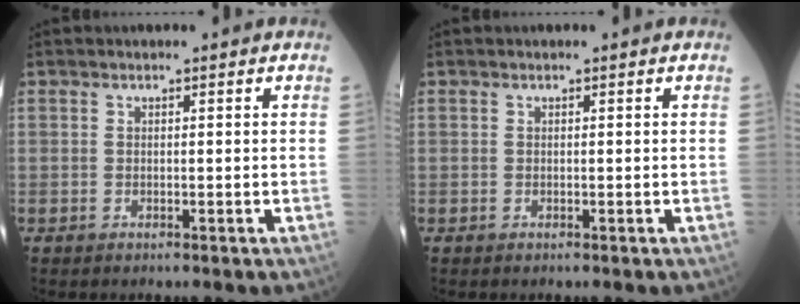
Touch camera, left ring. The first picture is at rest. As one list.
[{"total": 0.0}]